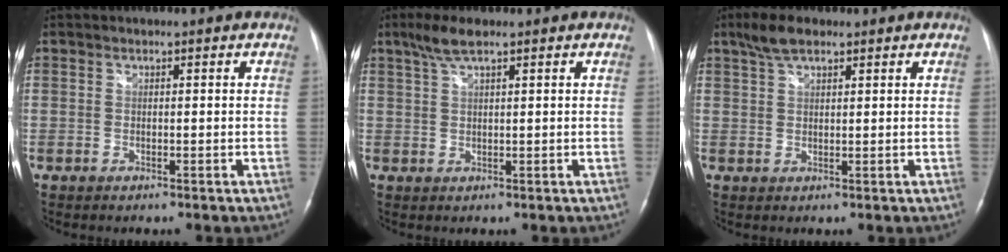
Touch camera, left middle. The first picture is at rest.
{"total": 3.8, "force": [2.6, 0.4, 2.7], "torque": [-0.064, 0.009, 0.054]}
{"total": 4.3, "force": [3.1, 1.4, 2.6], "torque": [-0.063, 0.012, 0.061]}